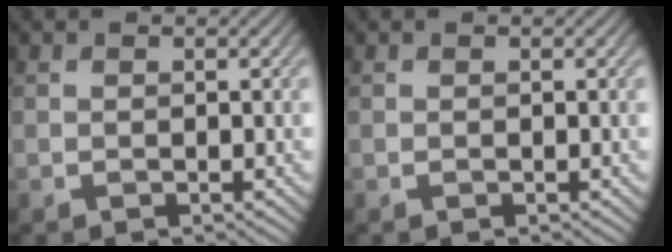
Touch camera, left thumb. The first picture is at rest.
{"total": 0.0}